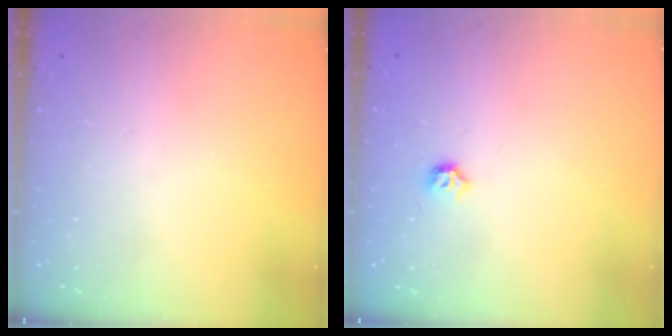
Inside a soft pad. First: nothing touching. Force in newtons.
{"total": 3.4, "press": 3.3, "slide": 0.5}